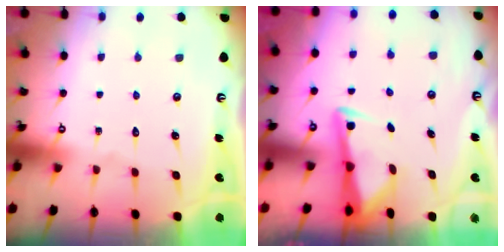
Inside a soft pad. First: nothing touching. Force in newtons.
{"total": 2.9, "press": 2.9, "slide": 0.4}